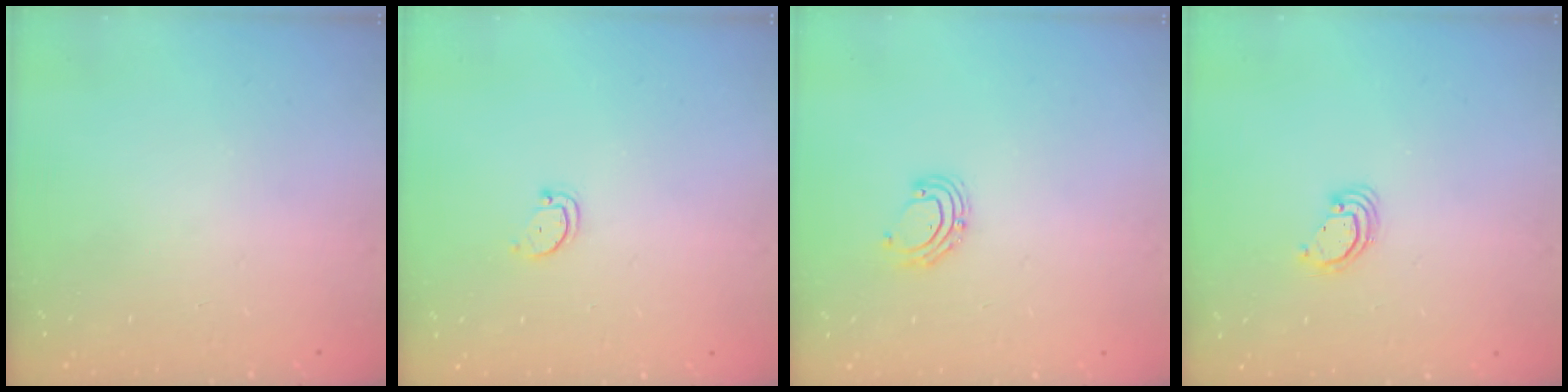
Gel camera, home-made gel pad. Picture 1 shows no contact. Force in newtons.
{"total": 2.3, "press": 2.3, "slide": 0.4}
{"total": 5.3, "press": 5.1, "slide": 1.4}
{"total": 3.7, "press": 3.6, "slide": 0.2}